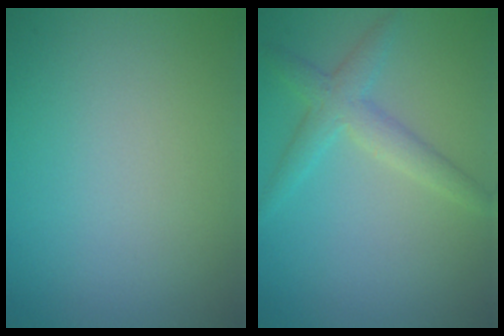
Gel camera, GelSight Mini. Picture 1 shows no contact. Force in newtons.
{"total": 3.0, "press": 3.0, "slide": 0.1}